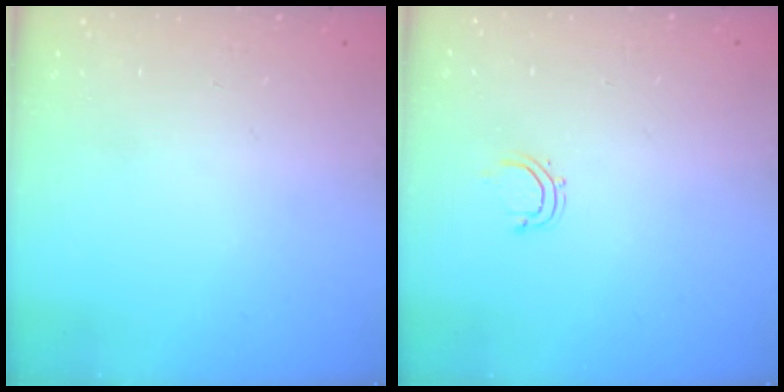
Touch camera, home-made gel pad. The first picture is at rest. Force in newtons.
{"total": 2.8, "press": 2.7, "slide": 0.5}